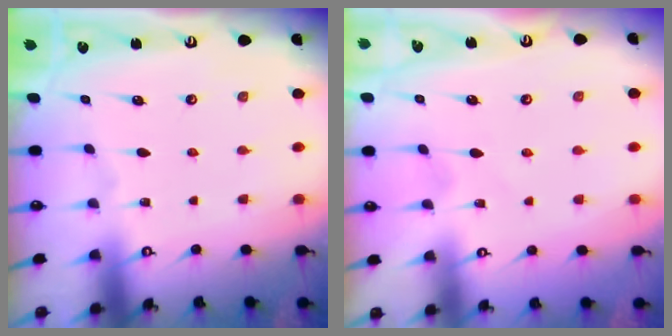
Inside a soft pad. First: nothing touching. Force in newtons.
{"total": 1.7, "press": 1.7, "slide": 0.2}